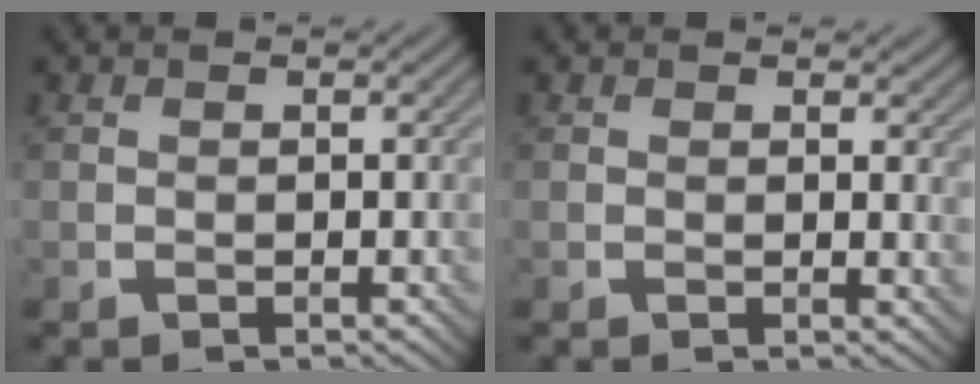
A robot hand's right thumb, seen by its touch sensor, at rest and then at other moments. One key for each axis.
{"total": 1.4, "fx": 0.6, "fy": 0.3, "fz": 1.2, "tx": -0.017, "ty": -0.005, "tz": 0.008}